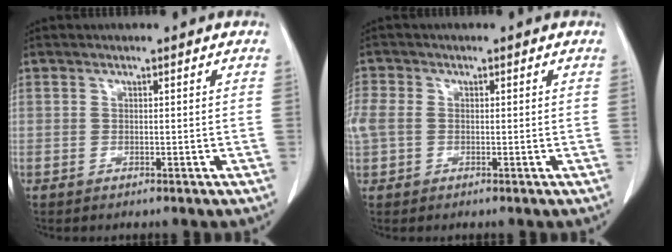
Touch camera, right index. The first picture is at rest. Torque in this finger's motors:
{"motor_torque": [1.39, -0.14, 0.58, 0.11]}